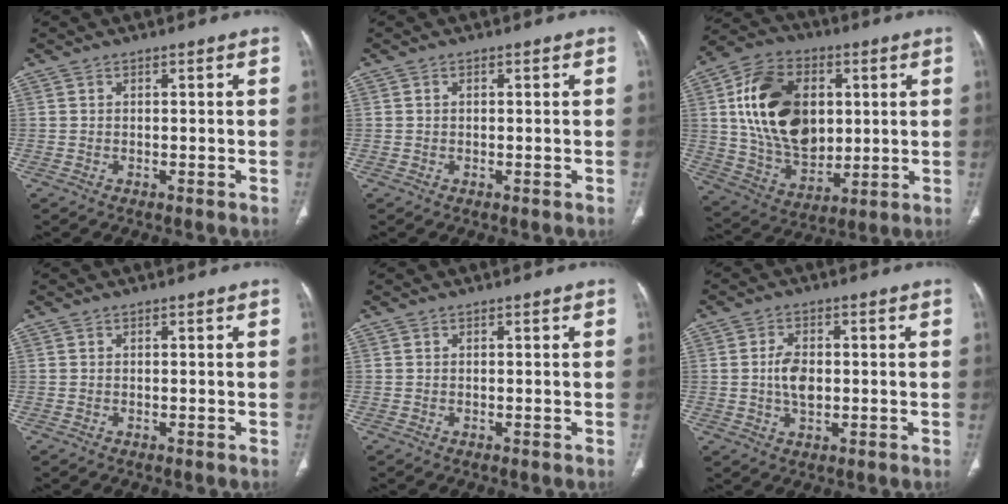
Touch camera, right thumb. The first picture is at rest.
{"total": 0.5, "force": [0.1, 0.4, 0.3], "torque": [-0.004, 0.002, -0.001]}
{"total": 21.2, "force": [3.9, 14.4, 15.1], "torque": [-0.240, -0.008, 0.079]}
{"total": 0.0}
{"total": 0.0}
{"total": 5.2, "force": [0.0, 3.1, 4.2], "torque": [-0.073, 0.002, 0.000]}